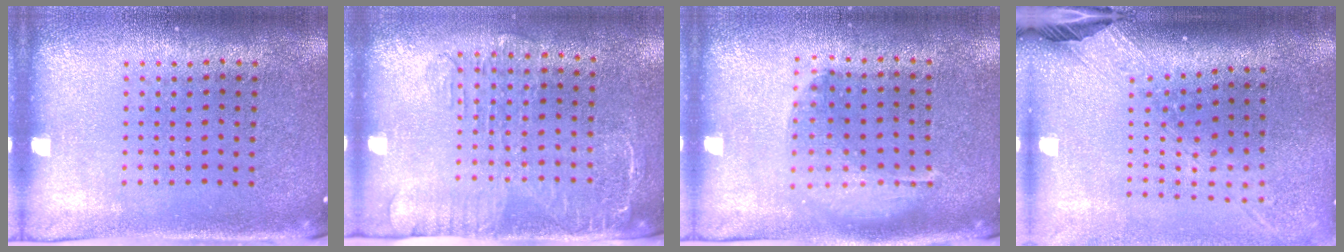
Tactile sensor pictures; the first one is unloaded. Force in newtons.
{"total": 1.8, "press": 1.5, "slide": 0.9}
{"total": 1.3, "press": 1.2, "slide": 0.4}
{"total": 2.6, "press": 2.0, "slide": 1.7}